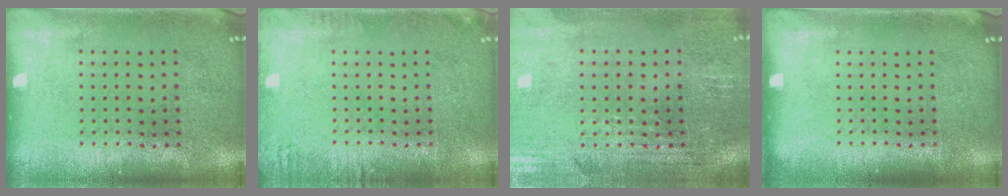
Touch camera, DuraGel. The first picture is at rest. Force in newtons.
{"total": 1.4, "press": 1.3, "slide": 0.2}
{"total": 0.9, "press": 0.8, "slide": 0.4}
{"total": 0.0}